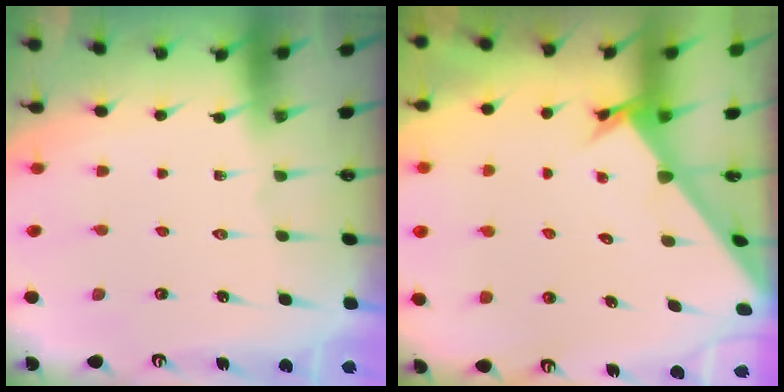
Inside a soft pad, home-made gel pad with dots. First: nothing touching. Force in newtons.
{"total": 2.4, "press": 2.4, "slide": 0.2}